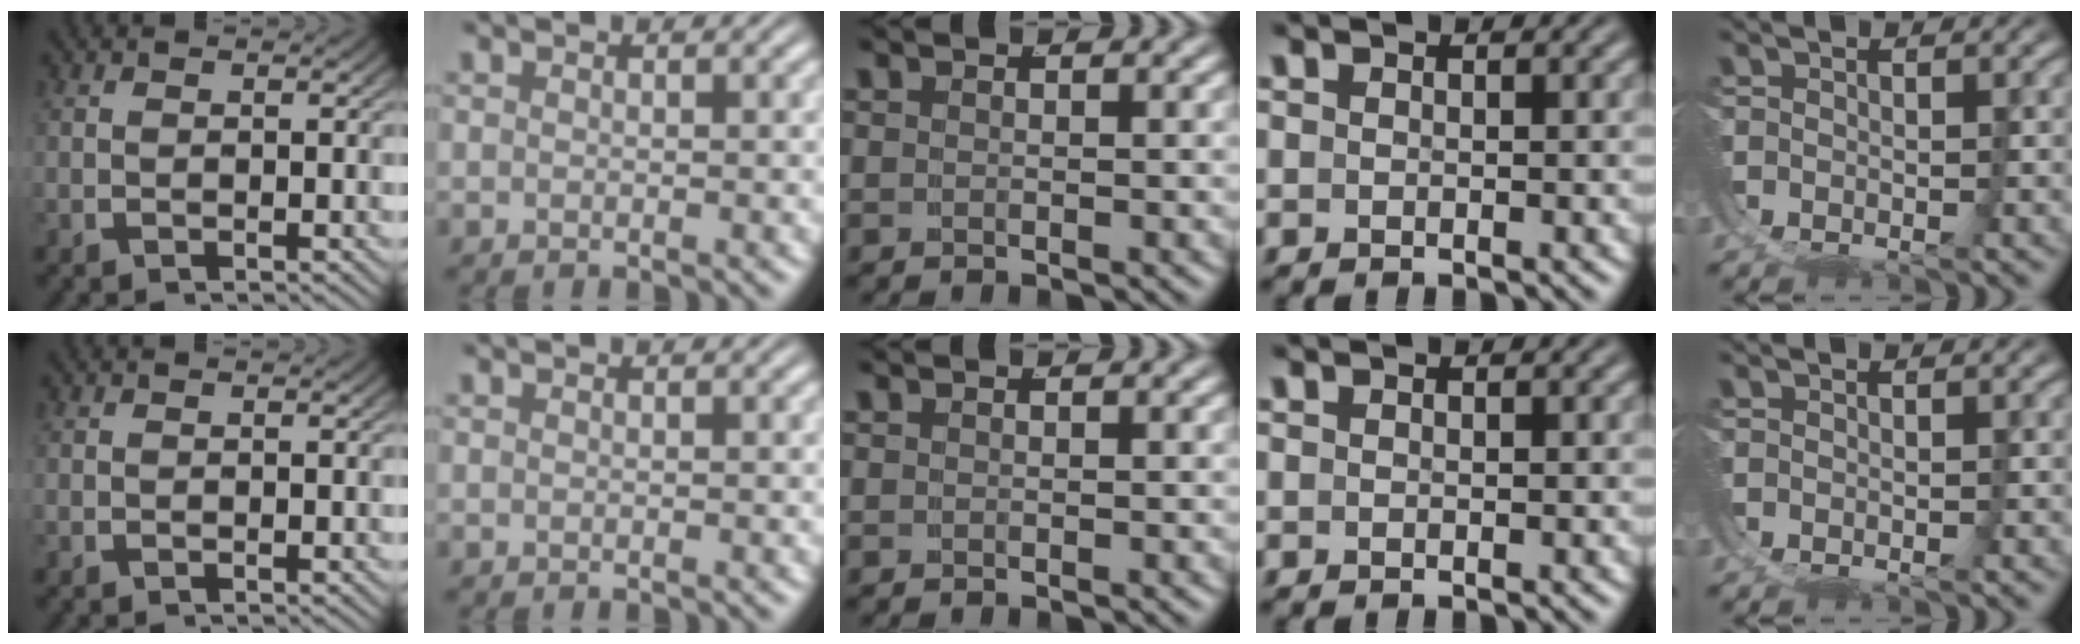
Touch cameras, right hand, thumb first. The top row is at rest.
{}